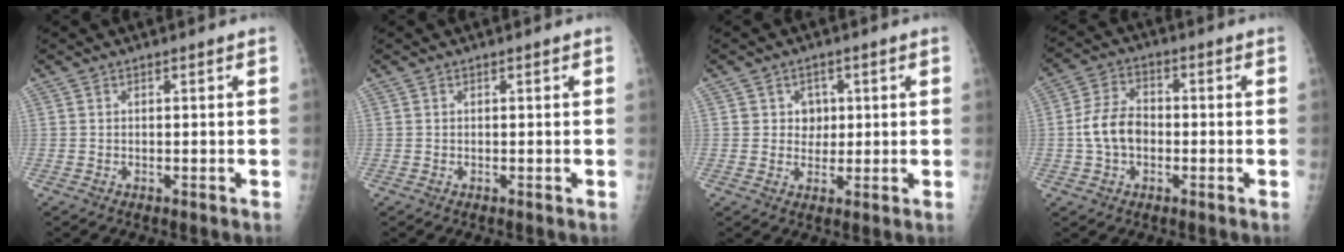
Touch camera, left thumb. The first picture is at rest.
{"total": 0.0}
{"total": 3.8, "force": [0.9, 3.4, 1.4], "torque": [0.007, 0.000, 0.011]}
{"total": 8.1, "force": [-1.1, 5.7, 5.6], "torque": [-0.097, 0.021, -0.026]}